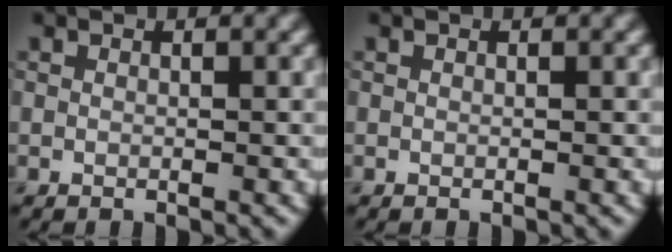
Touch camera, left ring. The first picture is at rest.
{"total": 0.0}